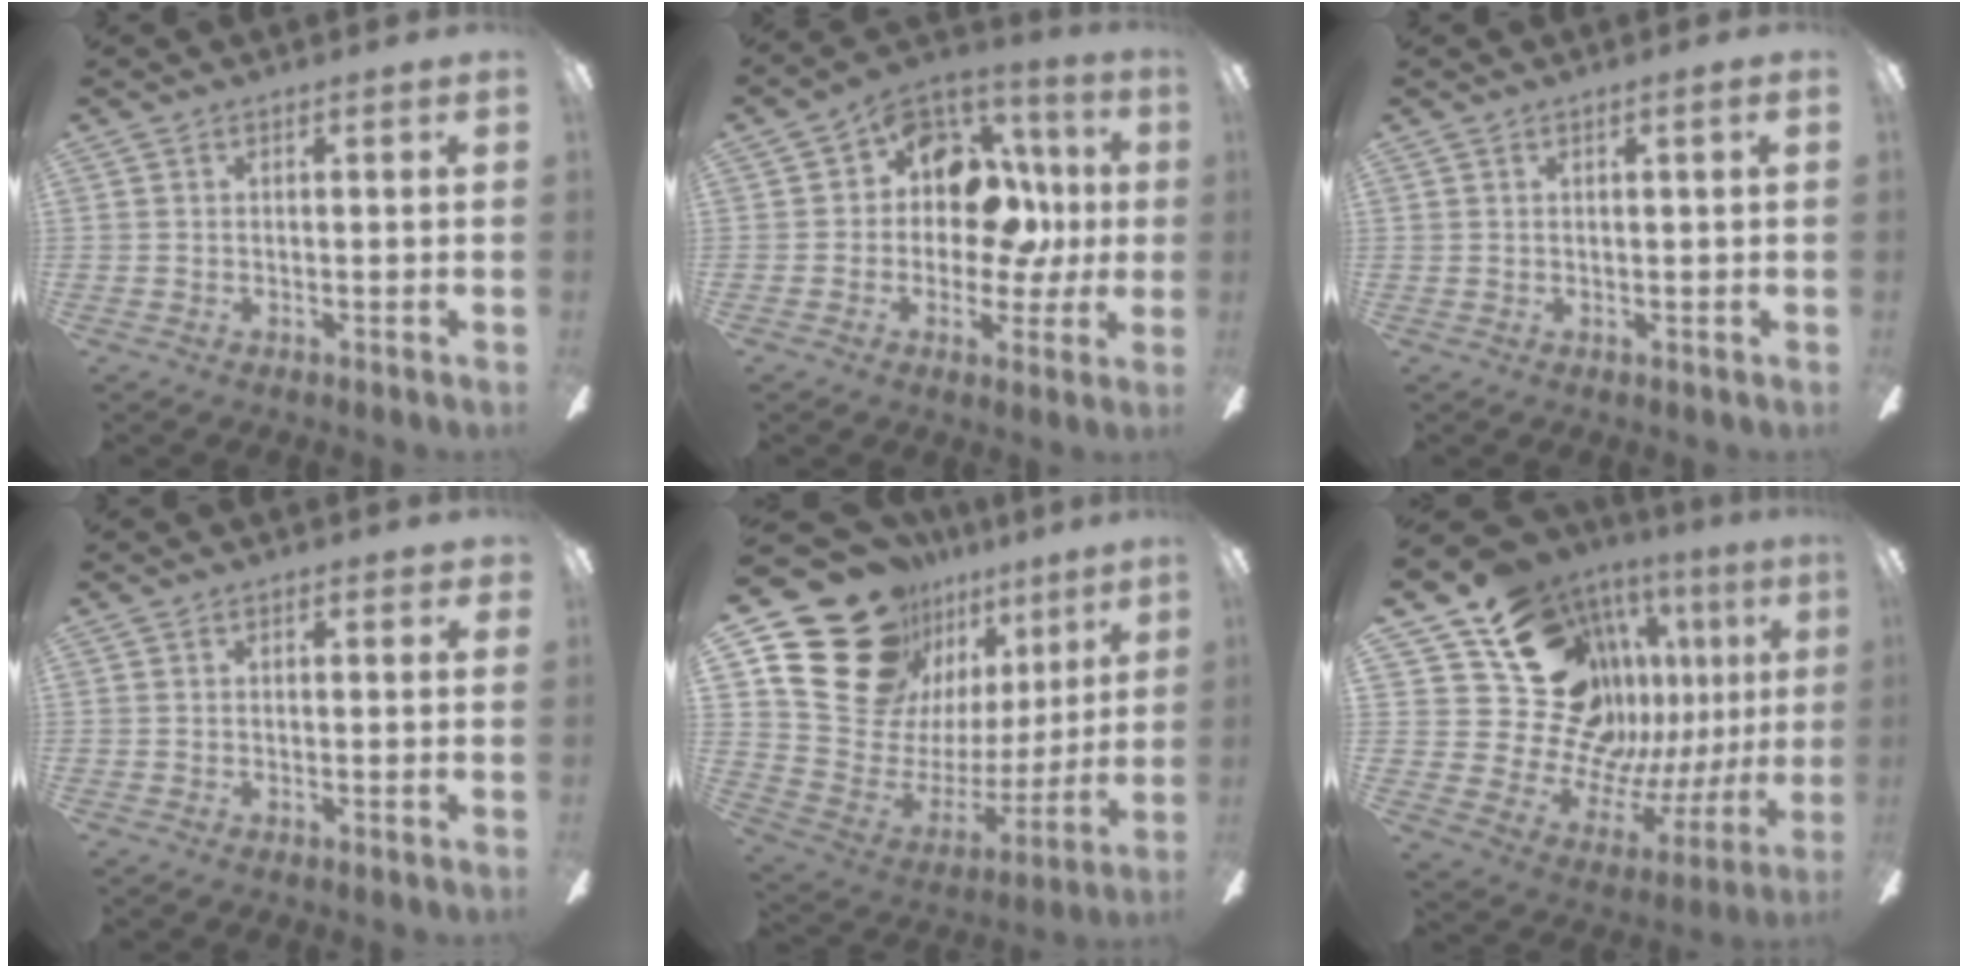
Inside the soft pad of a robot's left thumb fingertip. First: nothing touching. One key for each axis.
{"total": 15.3, "fx": 3.4, "fy": 11.2, "fz": 9.9, "tx": -0.131, "ty": -0.004, "tz": 0.069}
{"total": 1.2, "fx": 0.5, "fy": 0.0, "fz": 1.1, "tx": -0.022, "ty": 0.001, "tz": 0.008}
{"total": 0.9, "fx": 0.6, "fy": 0.4, "fz": 0.5, "tx": -0.003, "ty": -0.001, "tz": 0.008}
{"total": 22.4, "fx": 15.2, "fy": 14.3, "fz": 8.1, "tx": -0.138, "ty": -0.101, "tz": 0.302}
{"total": 23.3, "fx": 10.0, "fy": 16.5, "fz": 13.1, "tx": -0.245, "ty": -0.090, "tz": 0.220}